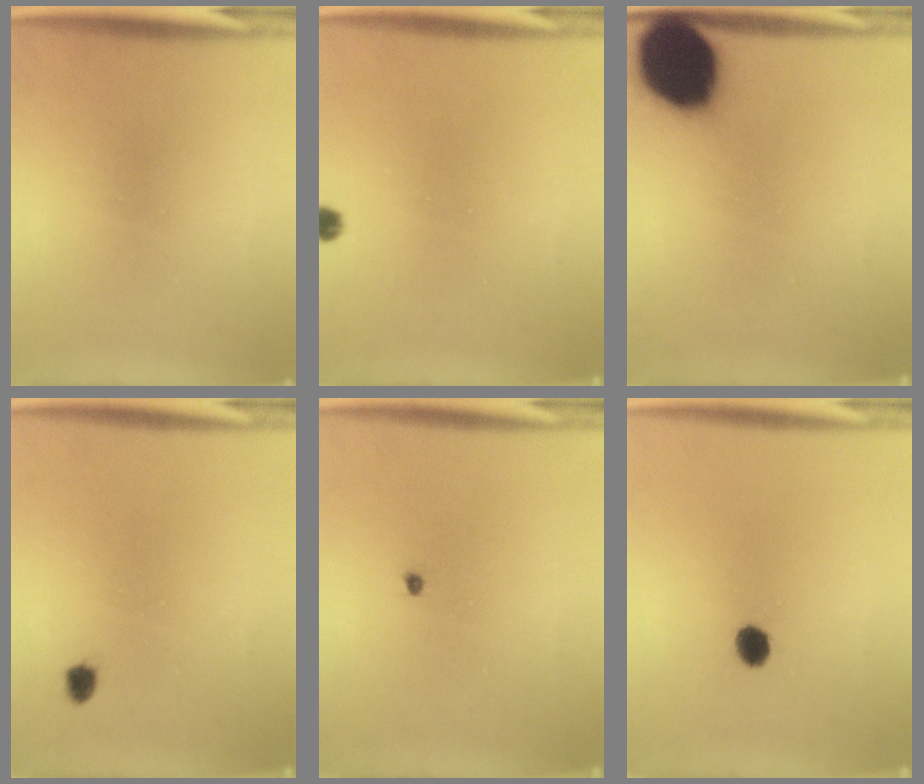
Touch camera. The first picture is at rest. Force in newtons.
{"total": 1.4}
{"total": 18.2}
{"total": 1.2}
{"total": 0.6}
{"total": 3.1}